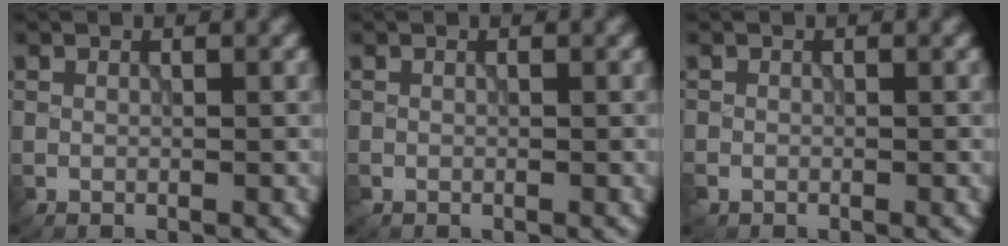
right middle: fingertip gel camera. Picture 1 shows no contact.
{"total": 0.7, "force": [-0.5, 0.4, 0.2], "torque": [-0.006, -0.006, -0.009]}
{"total": 1.2, "force": [-0.7, 0.9, 0.3], "torque": [-0.007, -0.006, -0.017]}